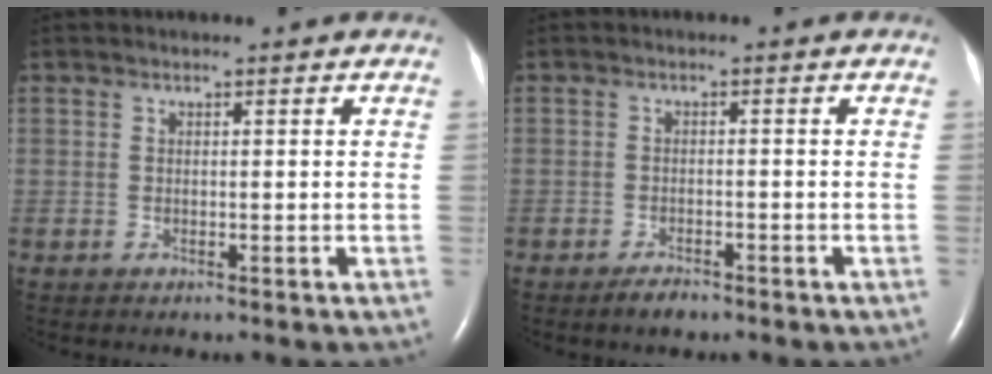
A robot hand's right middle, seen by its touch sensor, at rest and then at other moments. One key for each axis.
{"total": 2.2, "fx": -1.8, "fy": 0.7, "fz": 1.1, "tx": -0.029, "ty": -0.004, "tz": -0.027}